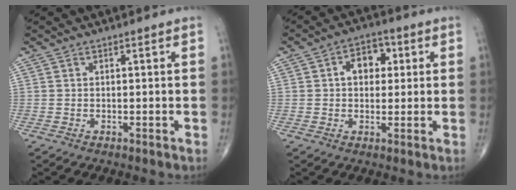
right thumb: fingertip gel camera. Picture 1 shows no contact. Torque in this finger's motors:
{"motor_torque": [0.97, 0.93, 0.67, 0.18, 0.02]}